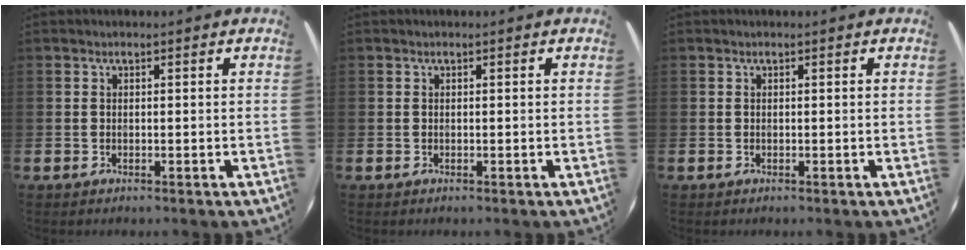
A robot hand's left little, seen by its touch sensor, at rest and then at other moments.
{"total": 0.0}
{"total": 0.0}